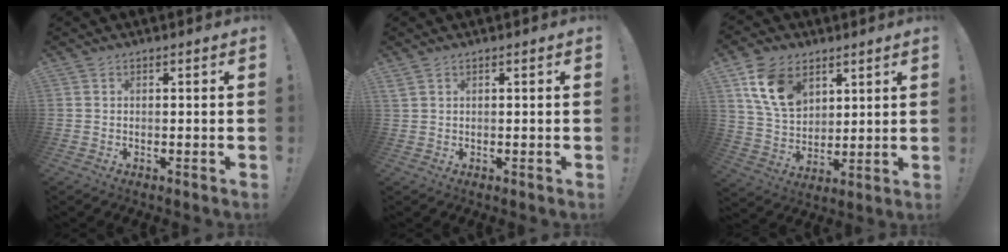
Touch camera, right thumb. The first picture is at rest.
{"total": 1.1, "force": [0.7, 0.6, 0.6], "torque": [-0.017, 0.005, 0.014]}
{"total": 14.6, "force": [7.2, 9.8, 8.1], "torque": [-0.151, -0.020, 0.144]}